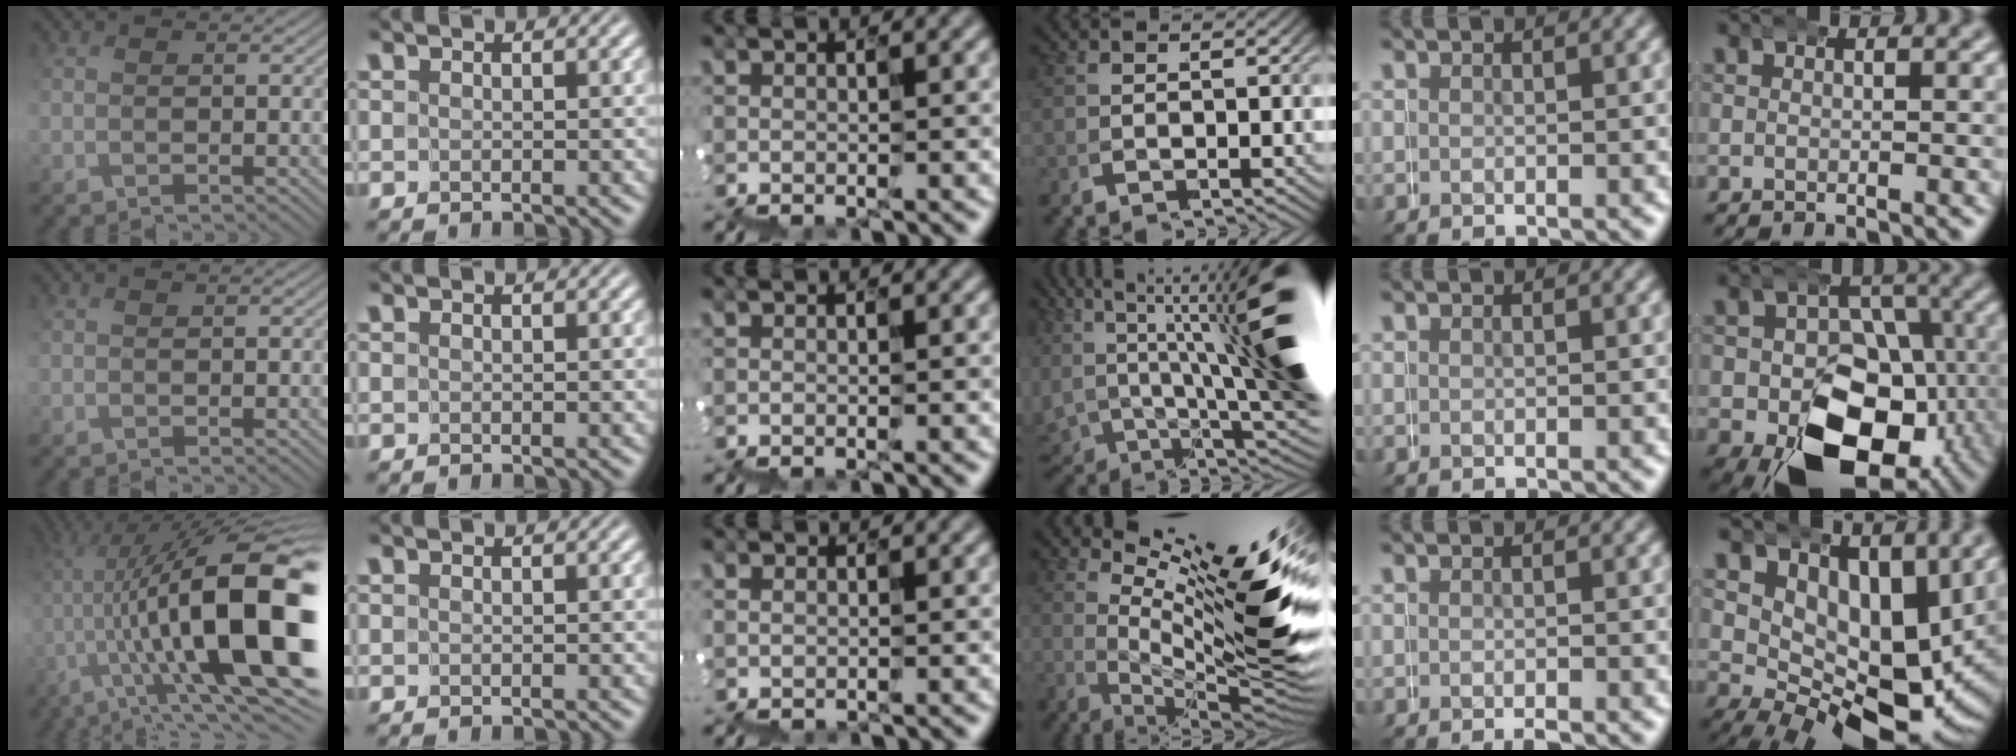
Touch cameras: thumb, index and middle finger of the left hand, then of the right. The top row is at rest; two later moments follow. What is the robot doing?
{"motion": "wrap", "object": "duck tape"}